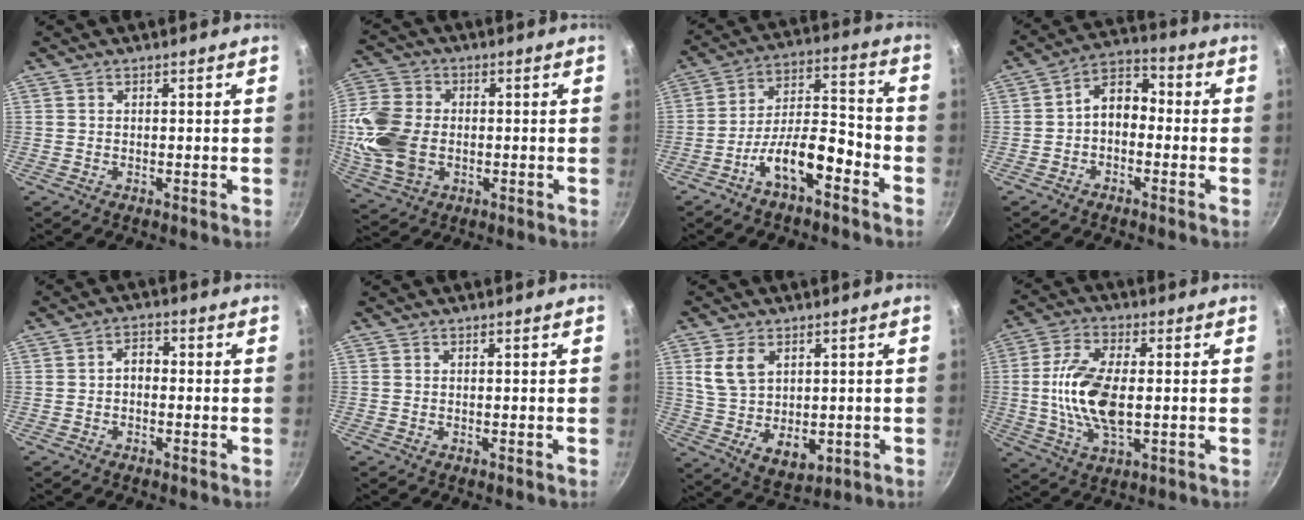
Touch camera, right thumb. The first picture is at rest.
{"total": 14.6, "force": [-1.3, 10.6, 9.9], "torque": [-0.194, 0.008, -0.027]}
{"total": 11.8, "force": [-6.7, 4.7, 8.6], "torque": [-0.128, 0.066, -0.120]}
{"total": 7.6, "force": [-1.2, 5.4, 5.3], "torque": [-0.058, 0.041, -0.037]}
{"total": 3.2, "force": [-0.6, 2.2, 2.2], "torque": [-0.024, 0.017, -0.015]}
{"total": 0.0}
{"total": 10.6, "force": [2.7, 7.4, 7.2], "torque": [-0.110, -0.022, 0.066]}
{"total": 13.2, "force": [-0.2, 6.6, 11.4], "torque": [-0.221, 0.009, -0.009]}